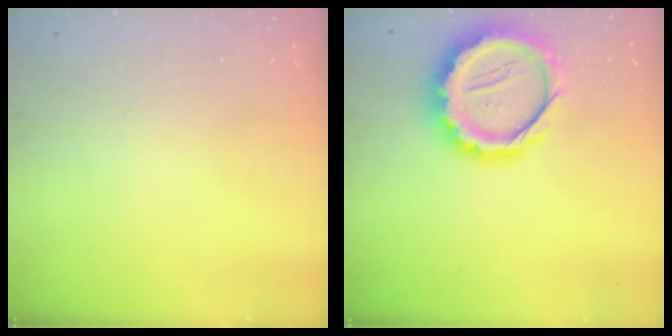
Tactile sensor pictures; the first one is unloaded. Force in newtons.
{"total": 14.7, "press": 14.4, "slide": 3.0}